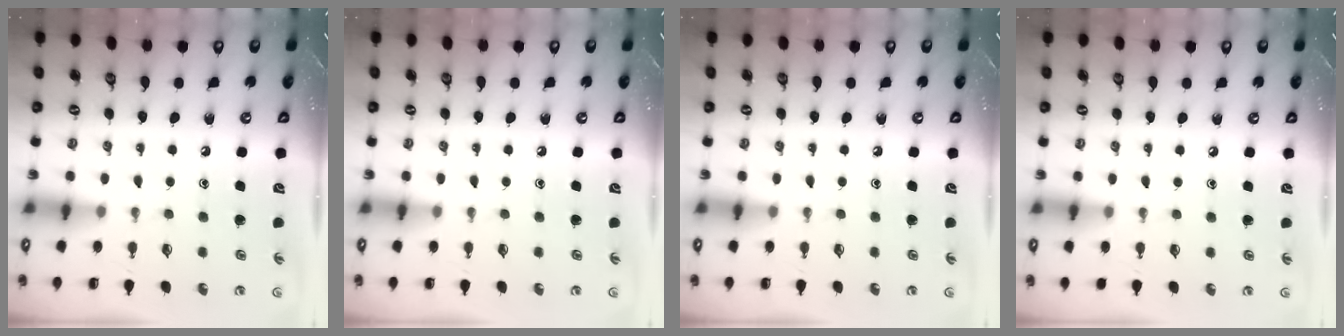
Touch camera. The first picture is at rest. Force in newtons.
{"total": 0.0}
{"total": 0.0}
{"total": 0.0}